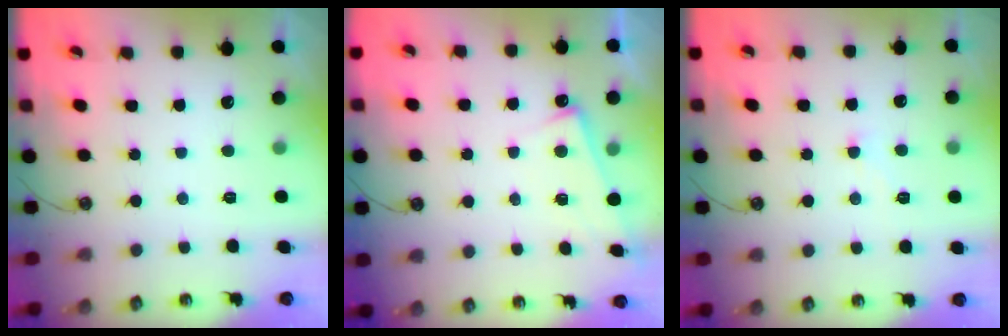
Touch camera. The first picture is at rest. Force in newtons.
{"total": 5.5, "press": 5.5, "slide": 0.3}
{"total": 0.8, "press": 0.6, "slide": 0.5}